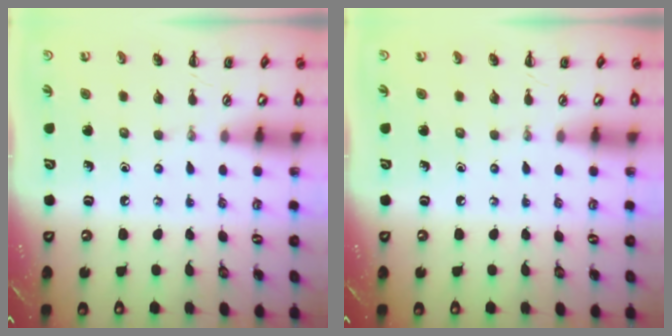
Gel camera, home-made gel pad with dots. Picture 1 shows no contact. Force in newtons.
{"total": 0.0}